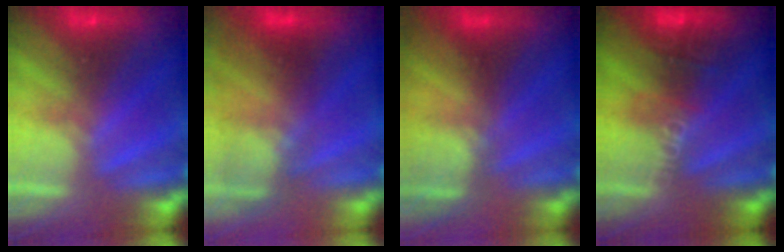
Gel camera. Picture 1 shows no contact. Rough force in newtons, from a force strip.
{"total": 2.7}
{"total": 2.8}
{"total": 2.6}